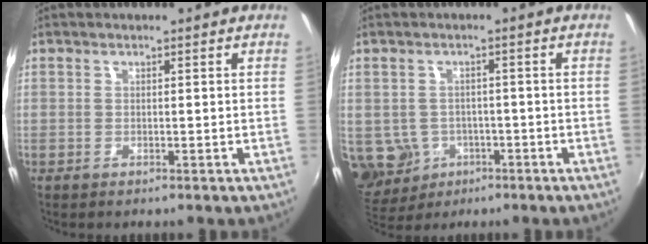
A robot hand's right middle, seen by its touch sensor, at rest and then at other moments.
{"total": 9.3, "force": [-2.6, 8.2, 3.5], "torque": [-0.099, -0.005, -0.021]}